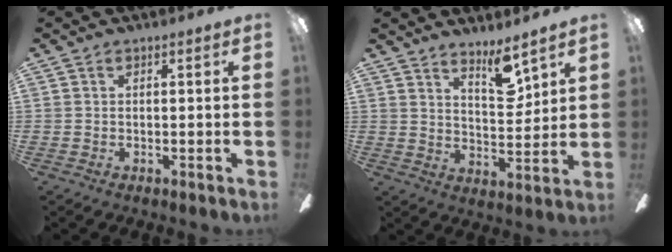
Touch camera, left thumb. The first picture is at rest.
{"total": 8.6, "force": [6.3, 2.9, 5.1], "torque": [-0.069, -0.038, 0.106]}